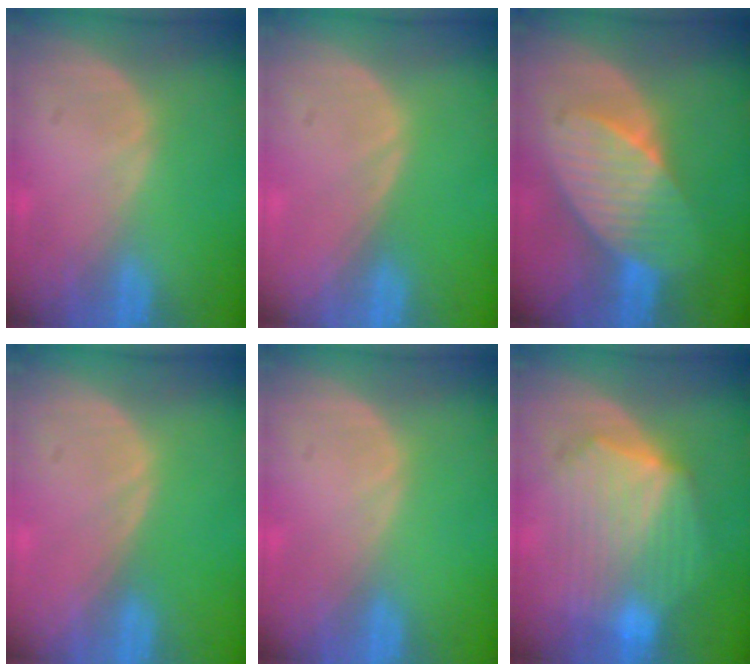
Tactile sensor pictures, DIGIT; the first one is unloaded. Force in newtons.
{"total": 0.0}
{"total": 7.9, "press": 7.9, "slide": 0.1}
{"total": 0.0}
{"total": 0.0}
{"total": 10.1, "press": 10.0, "slide": 0.9}